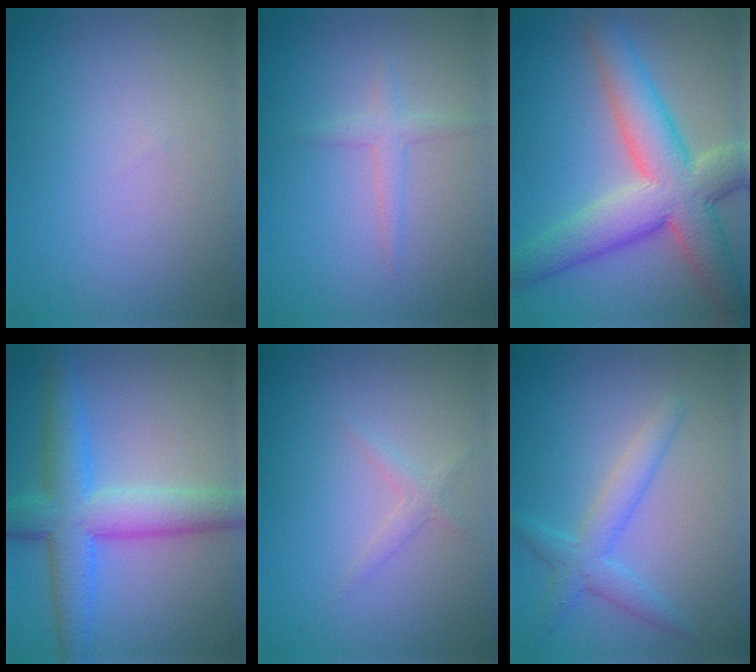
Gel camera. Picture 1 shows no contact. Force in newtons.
{"total": 1.3, "press": 1.3, "slide": 0.1}
{"total": 9.0, "press": 8.9, "slide": 0.7}
{"total": 7.1, "press": 7.1, "slide": 0.1}
{"total": 1.1, "press": 1.1, "slide": 0.0}
{"total": 2.9, "press": 2.9, "slide": 0.1}